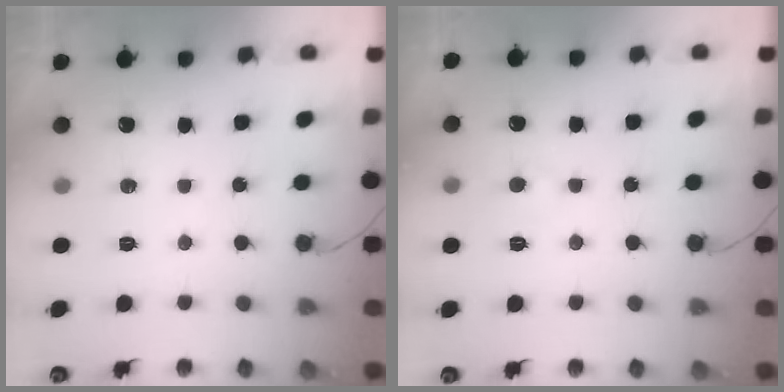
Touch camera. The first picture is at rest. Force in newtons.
{"total": 5.1, "press": 5.1, "slide": 0.4}